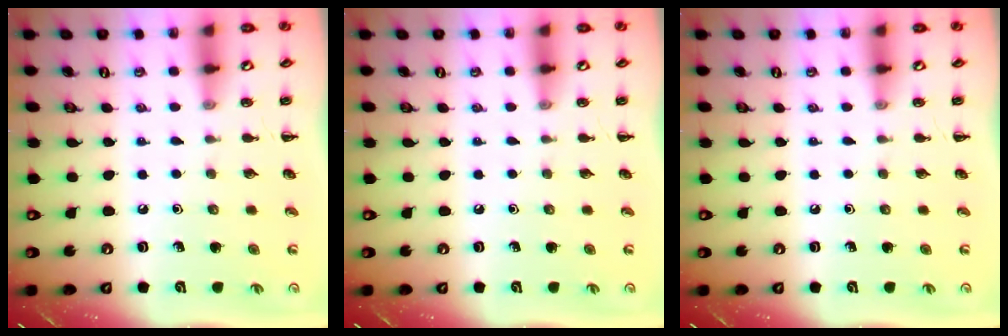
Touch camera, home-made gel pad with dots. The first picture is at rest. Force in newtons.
{"total": 0.0}
{"total": 0.0}